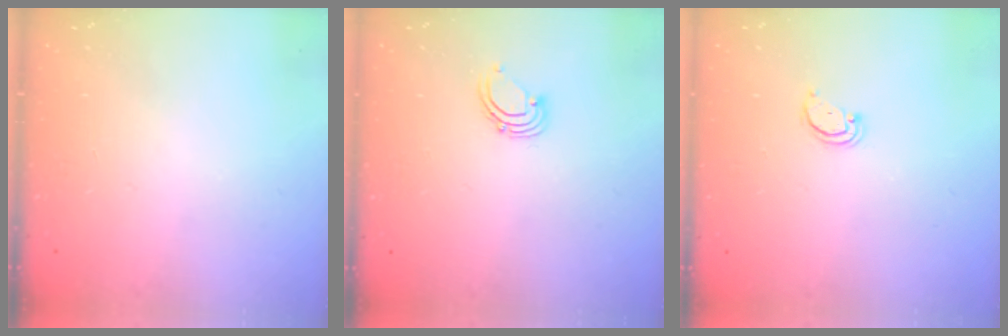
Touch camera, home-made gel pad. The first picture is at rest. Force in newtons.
{"total": 2.9, "press": 2.9, "slide": 0.2}
{"total": 2.1, "press": 2.1, "slide": 0.2}